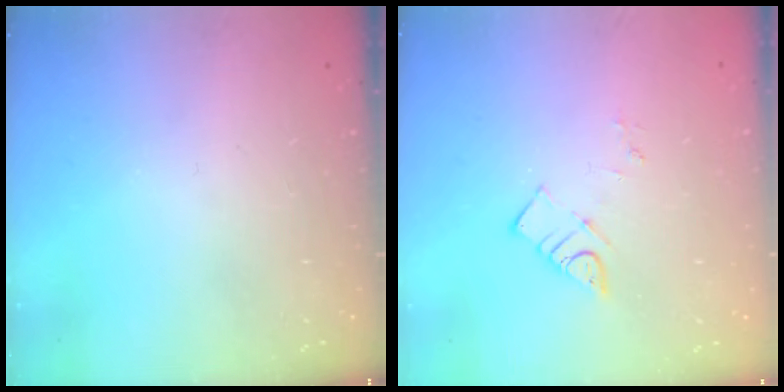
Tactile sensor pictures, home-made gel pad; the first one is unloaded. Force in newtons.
{"total": 3.6, "press": 3.6, "slide": 0.3}